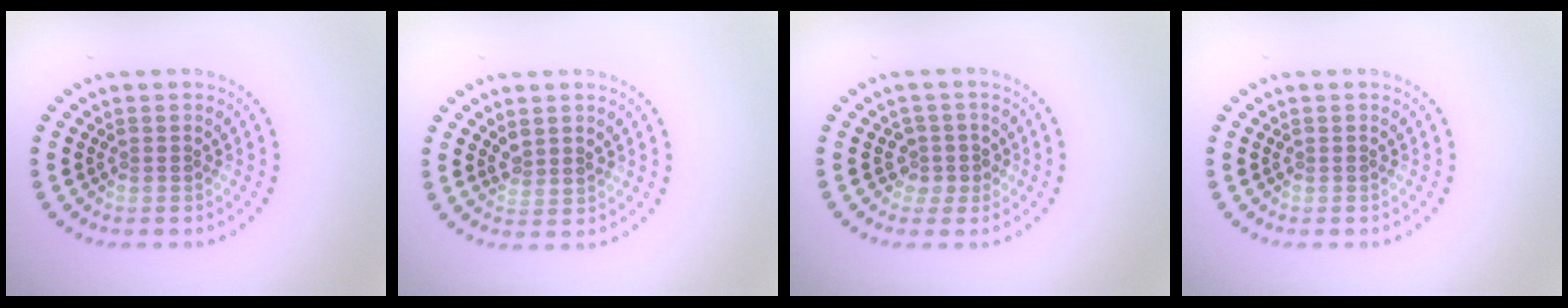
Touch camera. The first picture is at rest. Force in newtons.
{"total": 1.4, "press": 1.1, "slide": 0.8}
{"total": 1.8, "press": 1.4, "slide": 1.1}
{"total": 0.0}